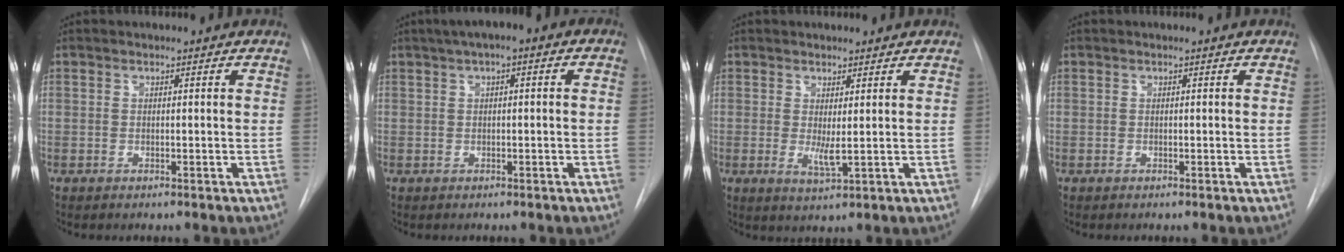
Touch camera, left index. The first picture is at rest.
{"total": 4.7, "force": [1.9, 1.4, 4.1], "torque": [-0.064, 0.026, 0.020]}
{"total": 2.6, "force": [0.4, 0.5, 2.6], "torque": [-0.049, -0.010, 0.015]}
{"total": 0.0}